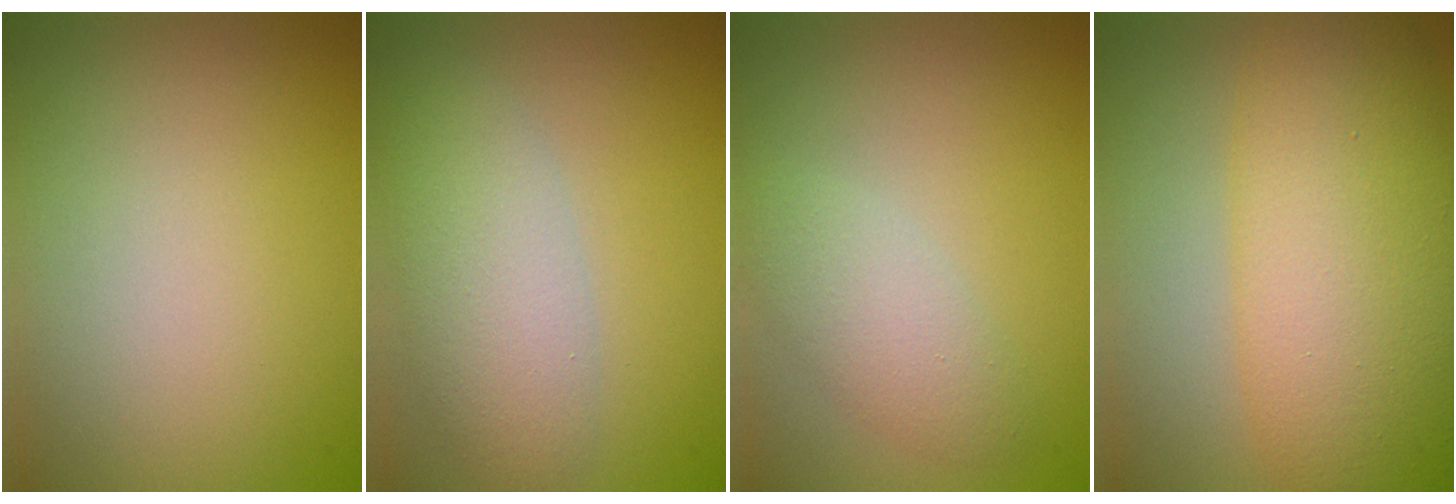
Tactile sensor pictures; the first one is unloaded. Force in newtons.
{"total": 4.5, "press": 4.5, "slide": 0.2}
{"total": 2.8, "press": 2.8, "slide": 0.1}
{"total": 10.2, "press": 10.2, "slide": 0.3}